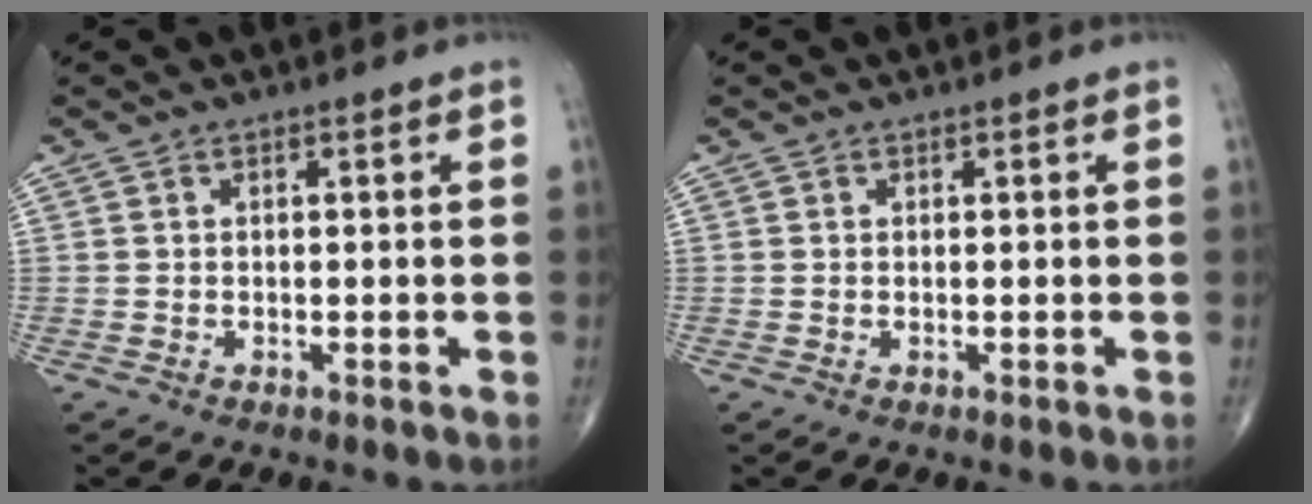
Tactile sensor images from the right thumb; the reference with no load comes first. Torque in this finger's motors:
{"motor_torque": [1.44, 1.40, -0.06, -0.11, 0.00]}